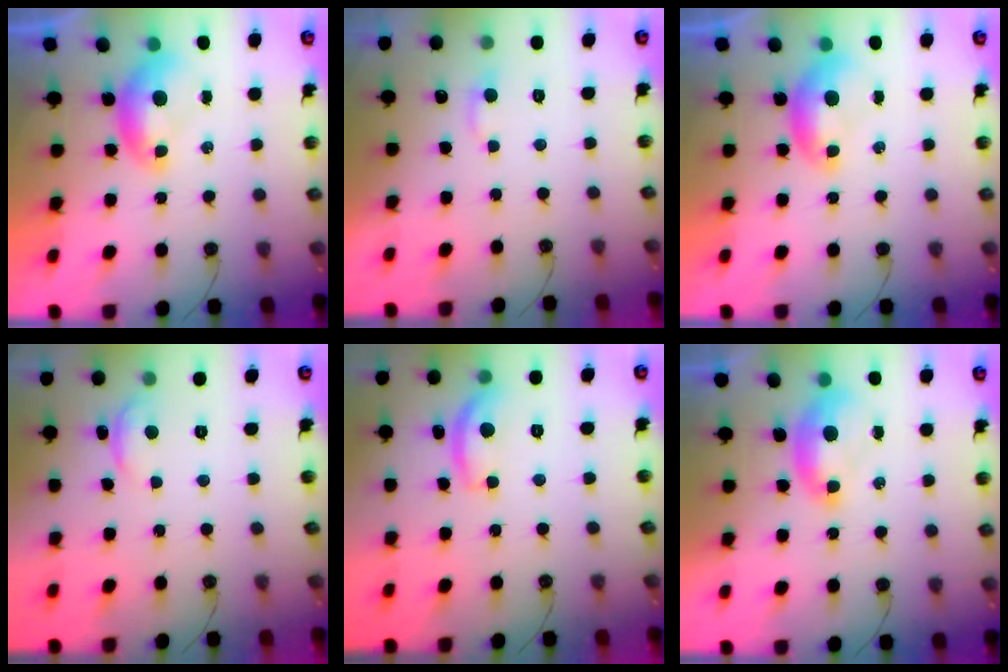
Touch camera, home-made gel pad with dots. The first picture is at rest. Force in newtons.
{"total": 2.4, "press": 2.4, "slide": 0.4}
{"total": 0.0}
{"total": 1.0, "press": 0.7, "slide": 0.7}
{"total": 7.3, "press": 7.3, "slide": 0.4}
{"total": 1.8, "press": 1.6, "slide": 0.7}